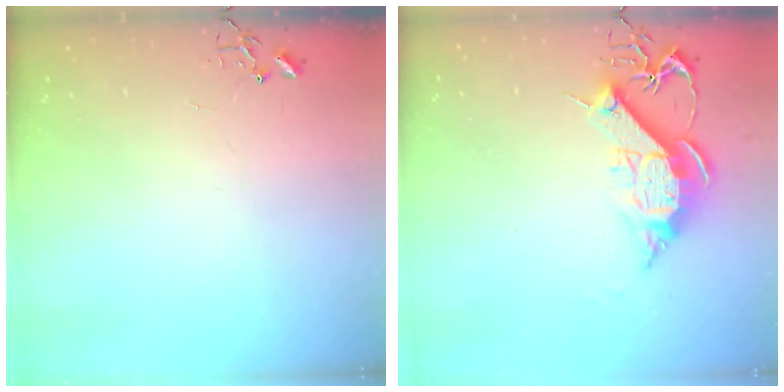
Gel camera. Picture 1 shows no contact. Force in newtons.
{"total": 11.9, "press": 11.9, "slide": 0.7}